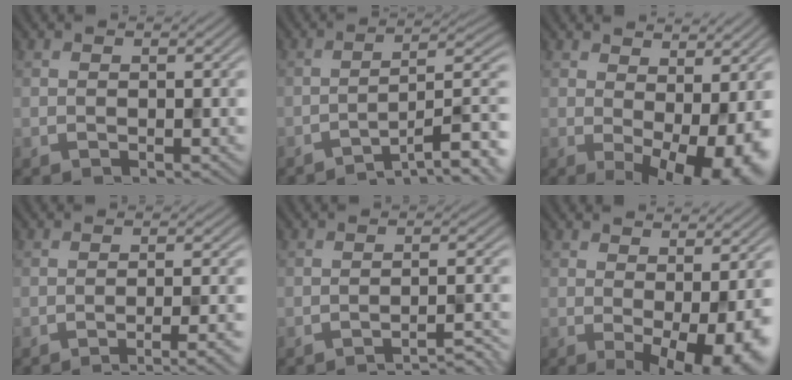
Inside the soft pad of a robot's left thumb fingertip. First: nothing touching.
{"total": 10.4, "force": [-7.0, 2.1, 7.4], "torque": [-0.102, 0.009, -0.106]}
{"total": 9.9, "force": [-0.5, 4.3, 8.9], "torque": [-0.116, -0.012, 0.007]}
{"total": 5.4, "force": [-3.1, 0.9, 4.3], "torque": [-0.058, 0.009, -0.052]}
{"total": 4.0, "force": [-3.3, 0.3, 2.1], "torque": [-0.029, 0.016, -0.056]}
{"total": 8.4, "force": [-1.6, 2.7, 7.8], "torque": [-0.109, -0.014, -0.007]}